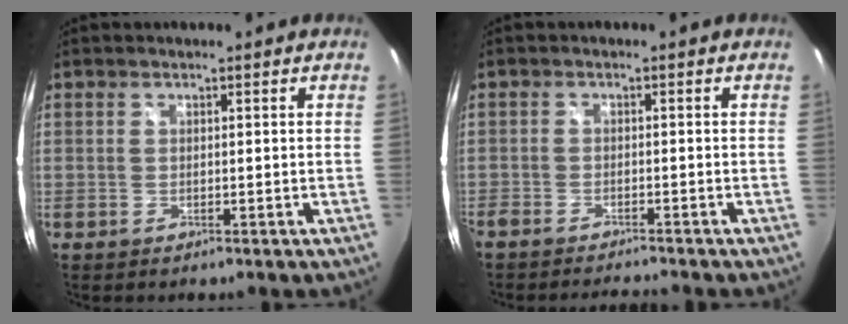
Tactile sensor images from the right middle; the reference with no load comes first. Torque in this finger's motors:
{"motor_torque": [0.81, -0.85, 0.08, 0.06]}